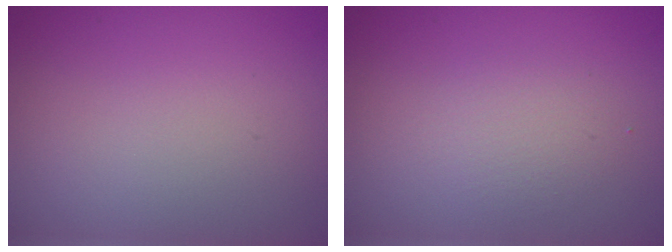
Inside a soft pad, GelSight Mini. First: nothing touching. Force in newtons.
{"total": 1.7, "press": 1.6, "slide": 0.1}